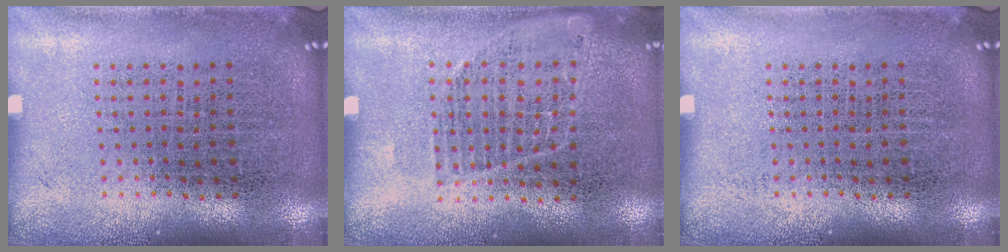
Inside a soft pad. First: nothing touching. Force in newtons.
{"total": 0.9, "press": 0.8, "slide": 0.2}
{"total": 0.0}